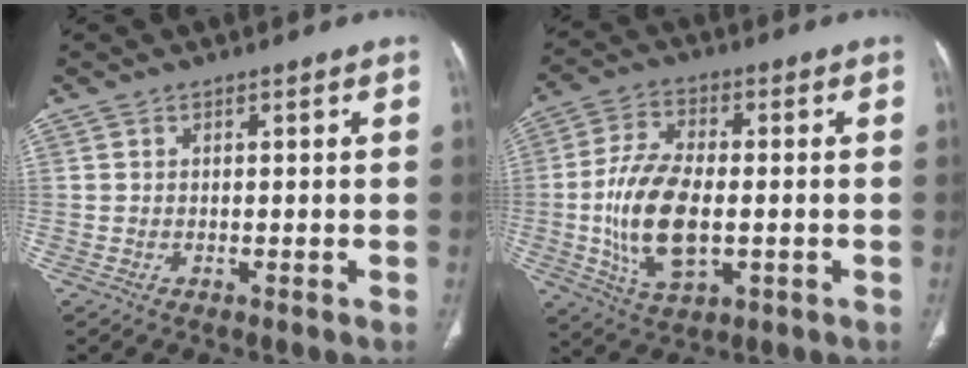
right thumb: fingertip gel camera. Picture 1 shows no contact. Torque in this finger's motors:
{"motor_torque": [-0.12, 0.28, 0.75, 0.47, 0.15]}